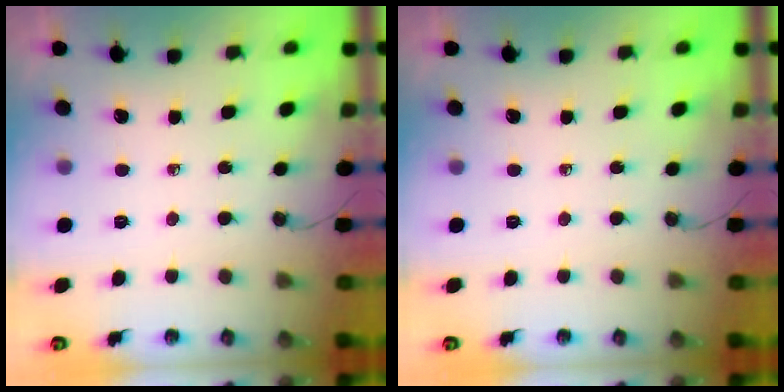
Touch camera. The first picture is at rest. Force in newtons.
{"total": 0.0}